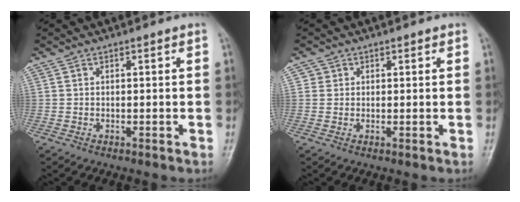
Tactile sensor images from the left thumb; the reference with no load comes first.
{"total": 1.9, "force": [0.7, 1.7, 0.0], "torque": [0.016, -0.001, 0.005]}